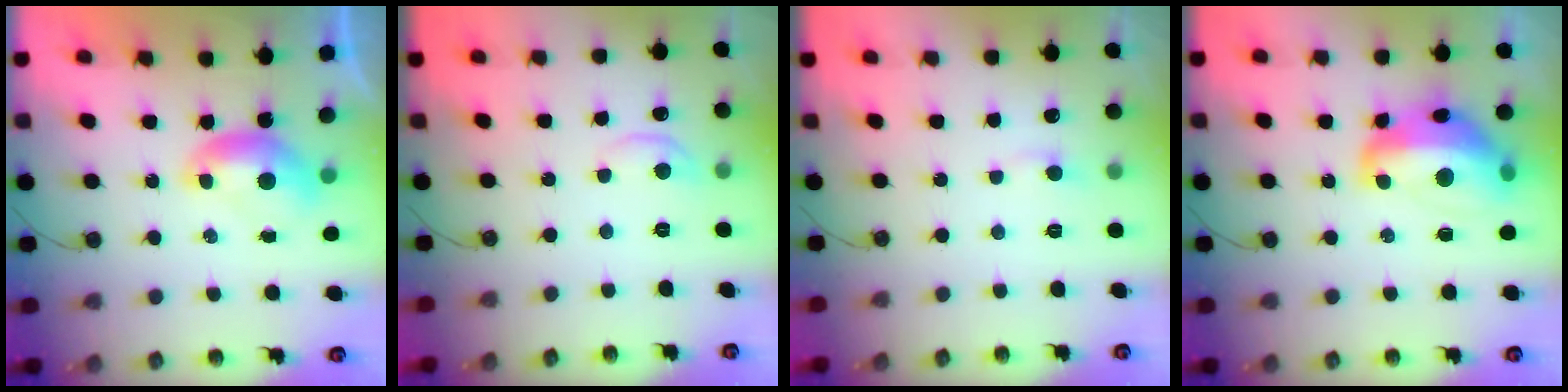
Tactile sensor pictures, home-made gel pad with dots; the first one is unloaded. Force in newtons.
{"total": 1.3, "press": 1.2, "slide": 0.5}
{"total": 0.7, "press": 0.6, "slide": 0.5}
{"total": 11.2, "press": 11.0, "slide": 1.8}